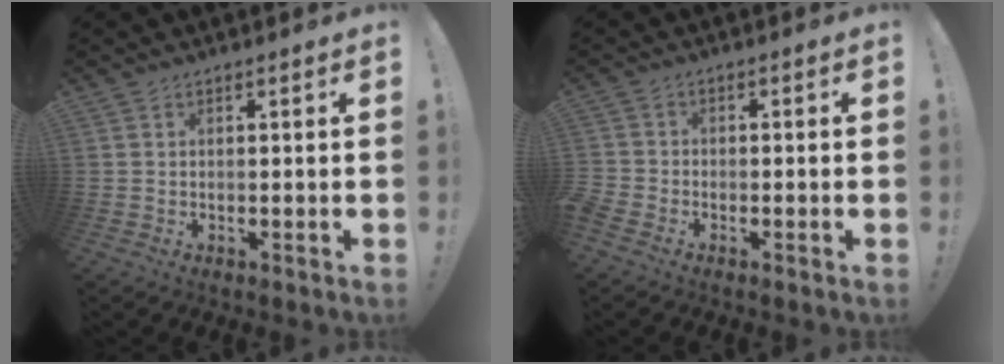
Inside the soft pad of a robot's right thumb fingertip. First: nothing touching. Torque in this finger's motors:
{"motor_torque": [2.68, 1.09, 0.53, -0.49, 0.71]}